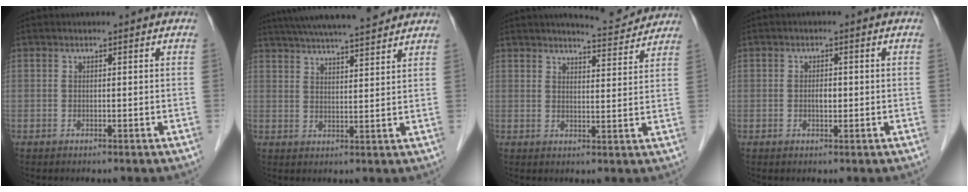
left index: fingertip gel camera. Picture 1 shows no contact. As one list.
[{"total": 14.9, "force": [13.3, 1.3, 6.7], "torque": [-0.116, 0.027, 0.199]}, {"total": 6.5, "force": [6.4, 0.7, 1.1], "torque": [-0.022, -0.004, 0.079]}, {"total": 2.0, "force": [-0.3, 1.1, 1.6], "torque": [-0.026, 0.003, -0.004]}]